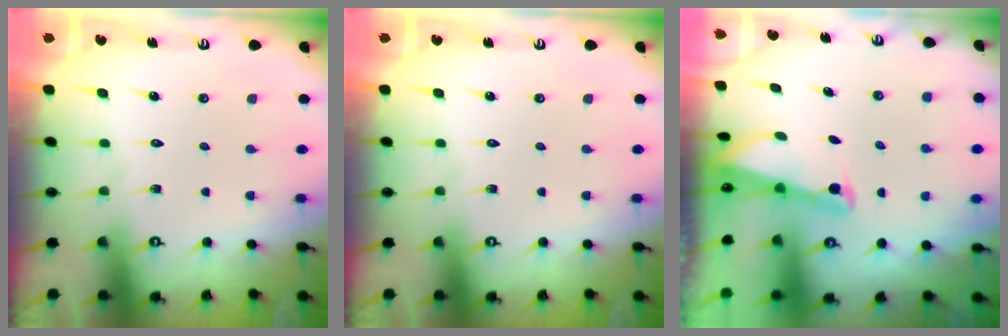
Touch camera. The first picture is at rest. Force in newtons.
{"total": 0.0}
{"total": 2.0, "press": 2.0, "slide": 0.3}